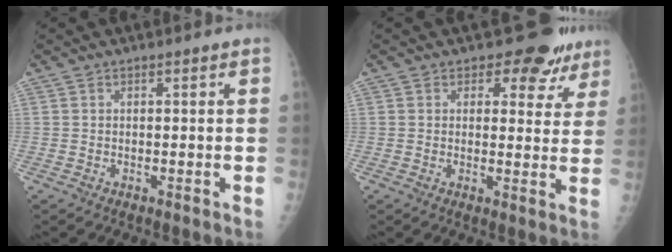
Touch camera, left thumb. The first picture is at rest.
{"total": 8.4, "force": [6.2, 5.1, 2.5], "torque": [0.018, -0.030, 0.059]}